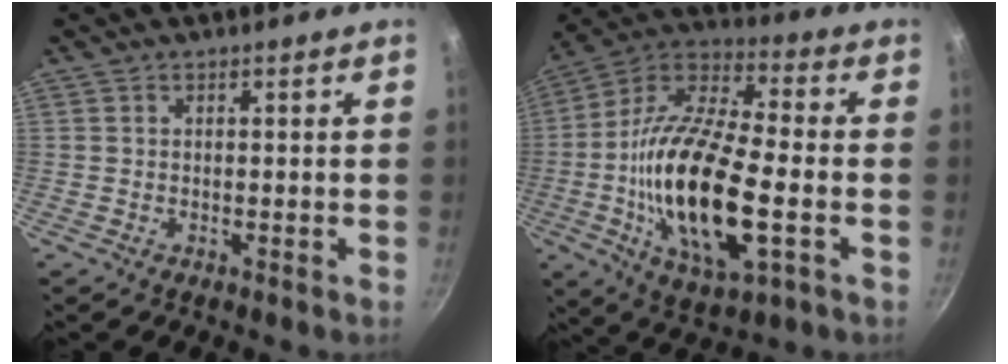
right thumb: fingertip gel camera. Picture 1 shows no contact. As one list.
[{"total": 23.8, "force": [-4.0, 9.3, 21.6], "torque": [-0.418, 0.018, -0.088]}]